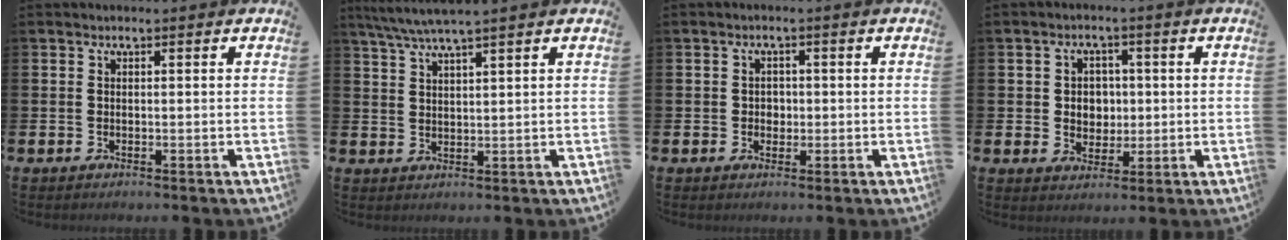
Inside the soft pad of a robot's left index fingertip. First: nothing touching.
{"total": 4.5, "force": [4.0, -0.4, 2.1], "torque": [-0.055, -0.010, 0.072]}
{"total": 1.7, "force": [0.1, 1.6, 0.6], "torque": [0.007, 0.002, -0.005]}
{"total": 3.6, "force": [0.8, 3.3, 1.3], "torque": [-0.016, 0.004, 0.004]}